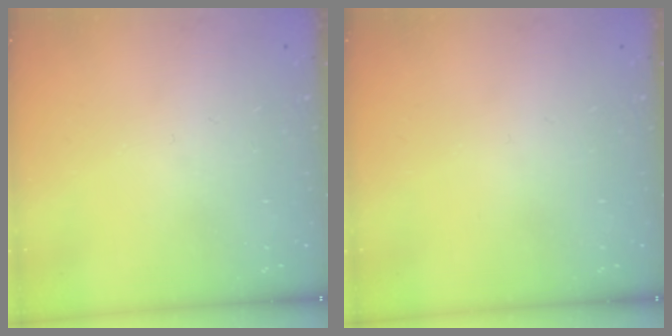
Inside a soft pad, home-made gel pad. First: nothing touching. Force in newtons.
{"total": 0.0}